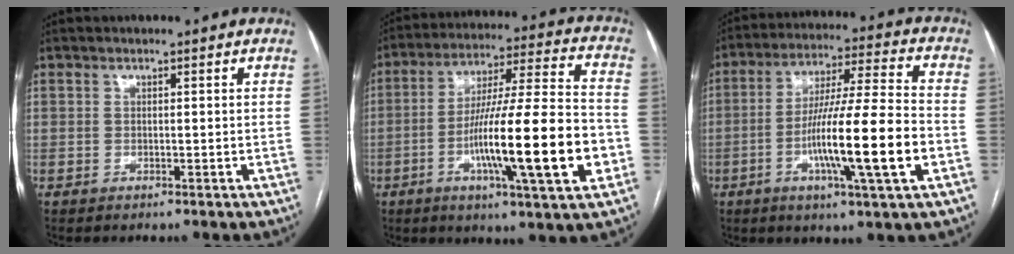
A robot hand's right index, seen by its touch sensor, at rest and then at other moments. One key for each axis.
{"total": 20.5, "fx": -5.5, "fy": 1.0, "fz": 19.7, "tx": -0.316, "ty": -0.005, "tz": -0.085}
{"total": 16.4, "fx": -4.5, "fy": -0.1, "fz": 15.8, "tx": -0.280, "ty": -0.007, "tz": -0.077}